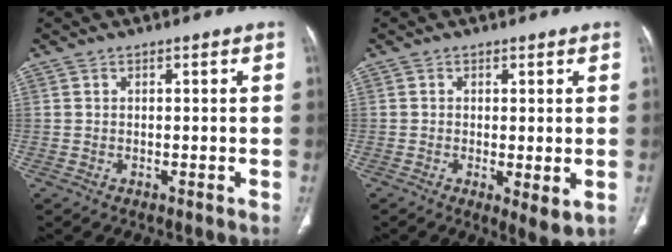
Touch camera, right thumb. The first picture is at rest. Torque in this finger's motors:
{"motor_torque": [-0.19, -0.01, 0.07, -0.07, -0.01]}